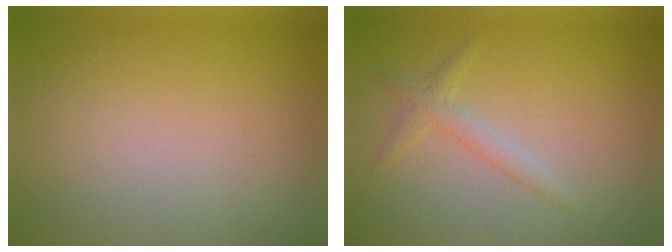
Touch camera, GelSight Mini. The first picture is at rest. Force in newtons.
{"total": 1.6, "press": 1.6, "slide": 0.0}